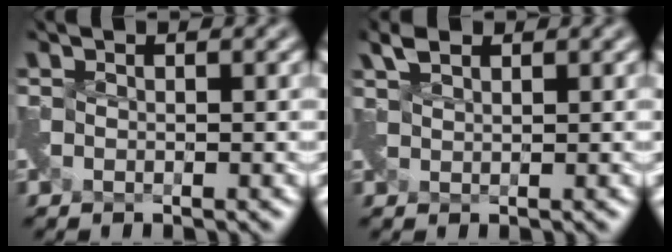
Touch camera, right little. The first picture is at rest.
{"total": 1.9, "force": [1.7, 0.5, 0.6], "torque": [-0.015, 0.012, 0.035]}